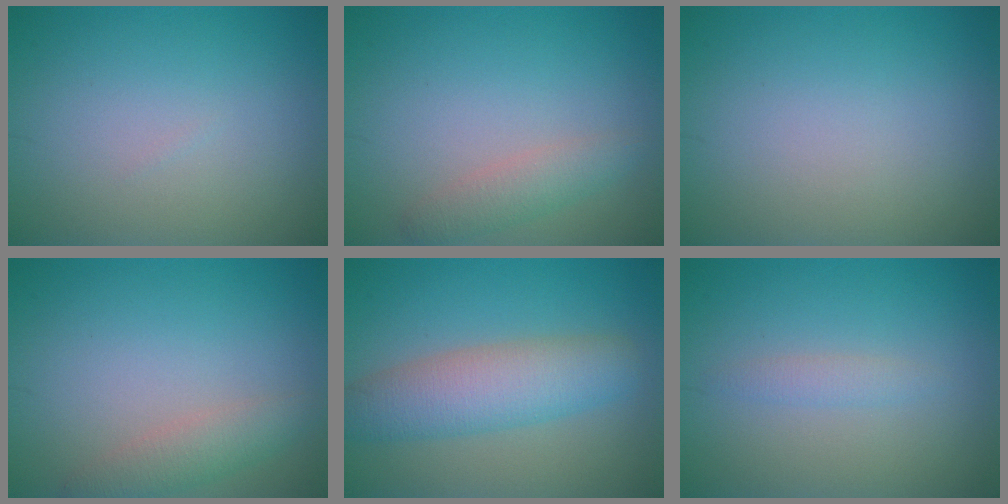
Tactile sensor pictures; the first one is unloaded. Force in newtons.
{"total": 2.1, "press": 2.1, "slide": 0.1}
{"total": 0.0}
{"total": 2.4, "press": 2.4, "slide": 0.2}
{"total": 5.6, "press": 5.6, "slide": 0.2}
{"total": 1.2, "press": 1.2, "slide": 0.0}